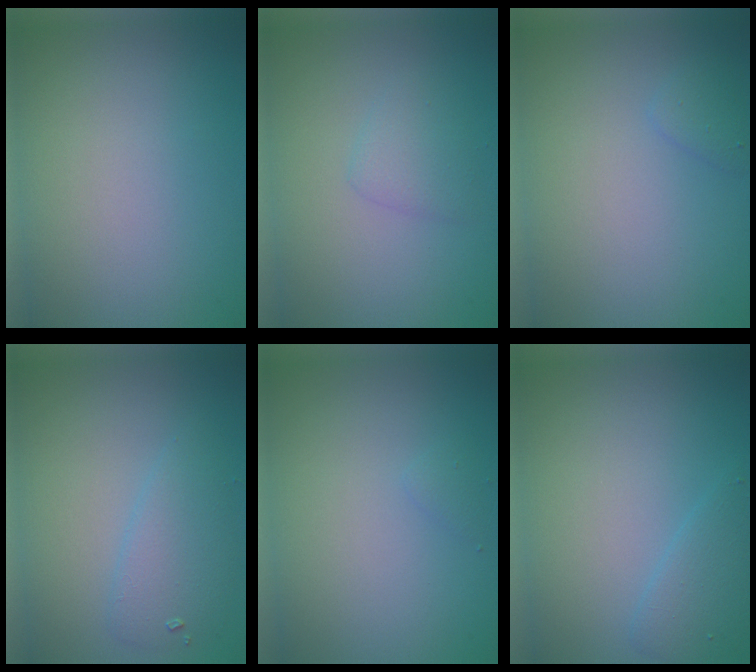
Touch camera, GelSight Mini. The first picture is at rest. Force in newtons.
{"total": 1.6, "press": 1.6, "slide": 0.1}
{"total": 1.1, "press": 1.1, "slide": 0.0}
{"total": 2.6, "press": 2.6, "slide": 0.2}
{"total": 0.6, "press": 0.6, "slide": 0.0}
{"total": 2.0, "press": 2.0, "slide": 0.1}